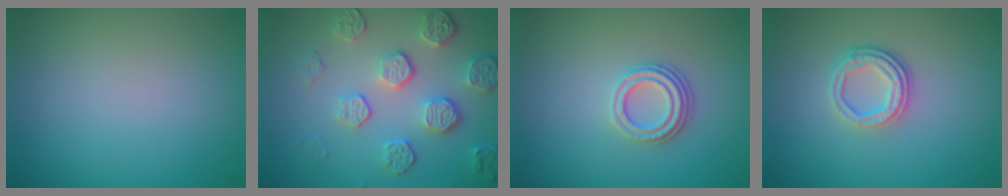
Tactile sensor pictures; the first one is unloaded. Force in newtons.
{"total": 5.4, "press": 4.1, "slide": 3.5}
{"total": 3.3, "press": 2.4, "slide": 2.3}
{"total": 3.5, "press": 2.6, "slide": 2.3}